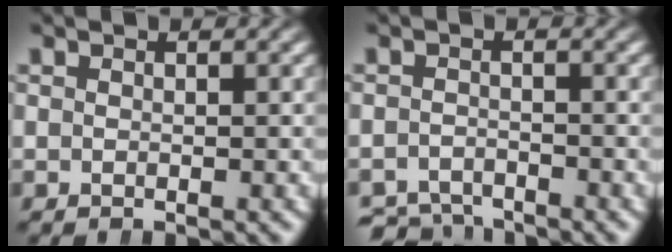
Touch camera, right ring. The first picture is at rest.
{"total": 3.8, "force": [-3.6, 1.0, 0.2], "torque": [0.002, -0.022, -0.057]}